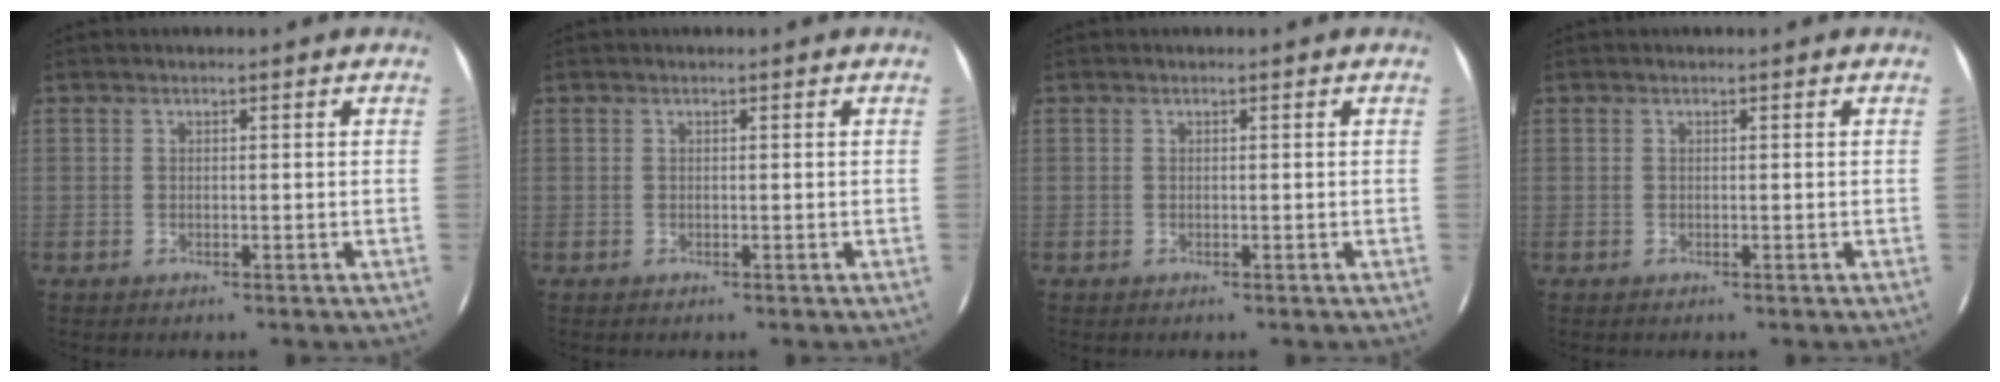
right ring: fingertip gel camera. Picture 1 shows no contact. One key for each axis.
{"total": 0.0}
{"total": 0.0}
{"total": 0.0}